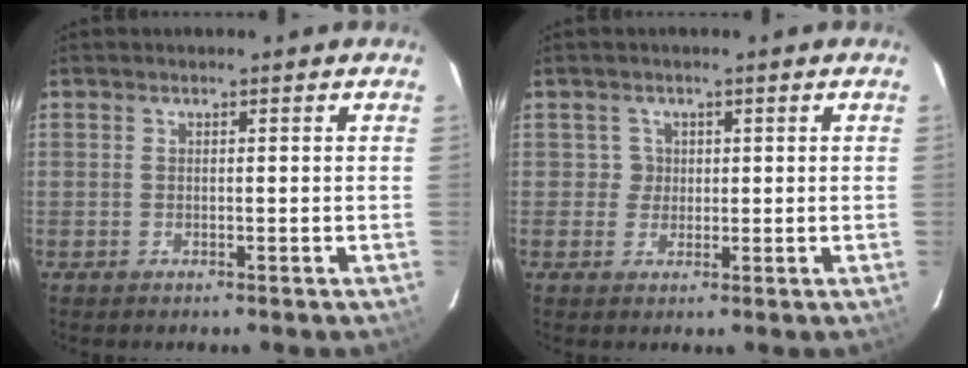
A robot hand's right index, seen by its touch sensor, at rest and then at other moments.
{"total": 2.0, "force": [0.5, 1.9, -0.3], "torque": [0.018, 0.014, 0.008]}